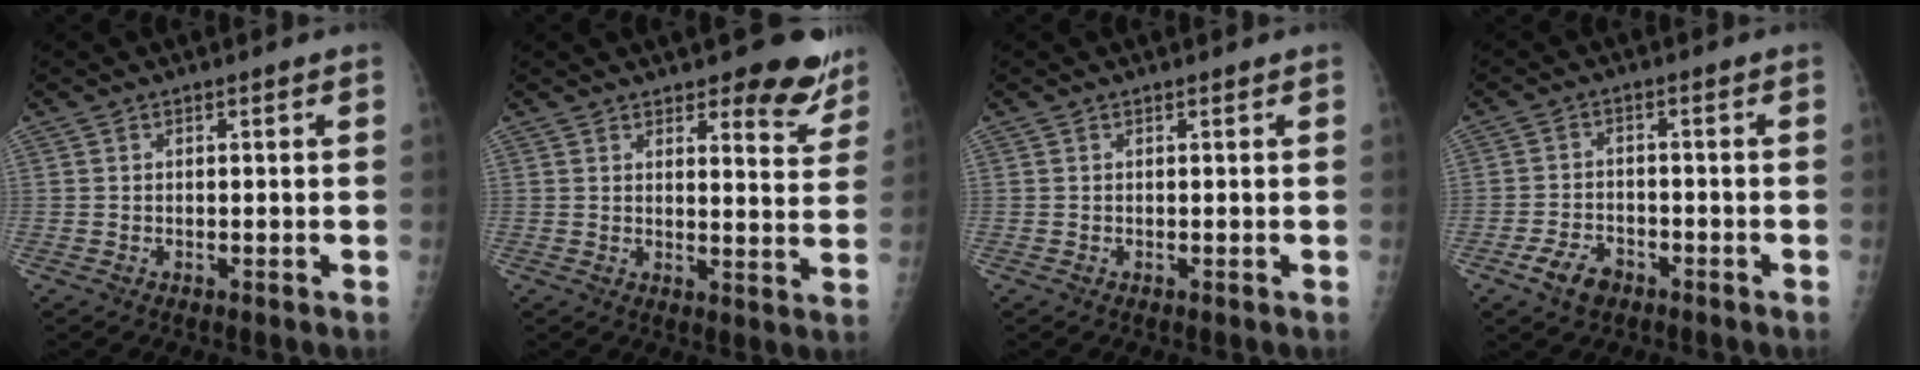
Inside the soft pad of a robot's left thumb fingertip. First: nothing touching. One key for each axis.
{"total": 9.2, "fx": 6.9, "fy": 3.4, "fz": 5.0, "tx": -0.025, "ty": -0.046, "tz": 0.083}
{"total": 0.0}
{"total": 5.1, "fx": -3.0, "fy": 3.2, "fz": 2.6, "tx": -0.044, "ty": 0.015, "tz": -0.052}